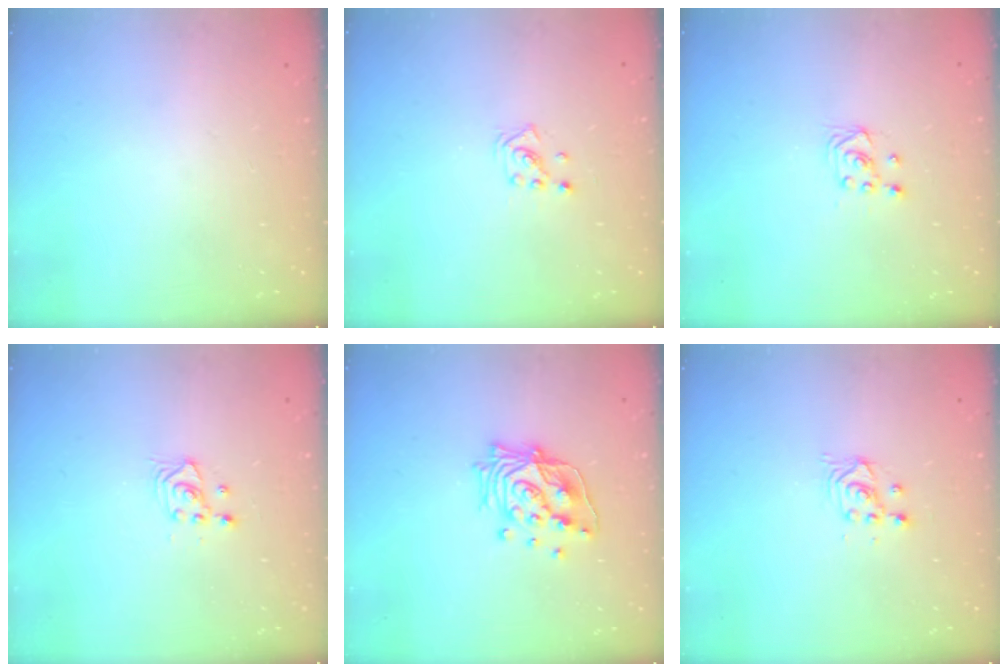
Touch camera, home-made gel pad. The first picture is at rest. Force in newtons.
{"total": 1.4, "press": 1.4, "slide": 0.1}
{"total": 3.0, "press": 2.8, "slide": 1.1}
{"total": 3.2, "press": 3.2, "slide": 0.4}
{"total": 15.3, "press": 15.2, "slide": 1.1}
{"total": 2.5, "press": 2.5, "slide": 0.2}